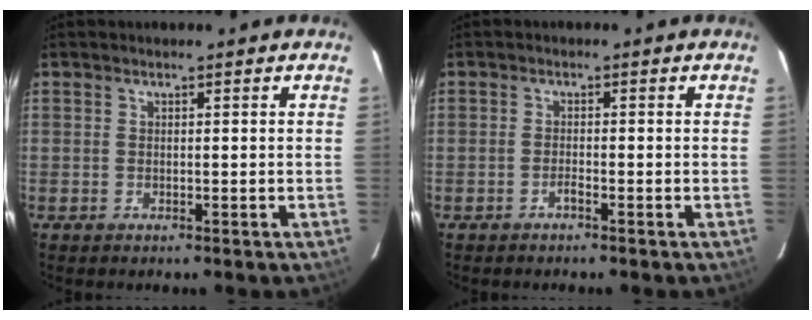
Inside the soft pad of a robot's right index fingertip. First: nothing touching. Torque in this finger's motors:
{"motor_torque": [0.32, -0.01, 0.02, 0.02]}